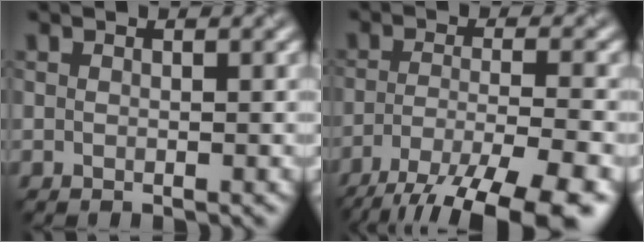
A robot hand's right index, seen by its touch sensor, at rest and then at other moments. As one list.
[{"total": 12.1, "force": [-9.1, 3.3, 7.2], "torque": [-0.126, -0.029, -0.132]}]